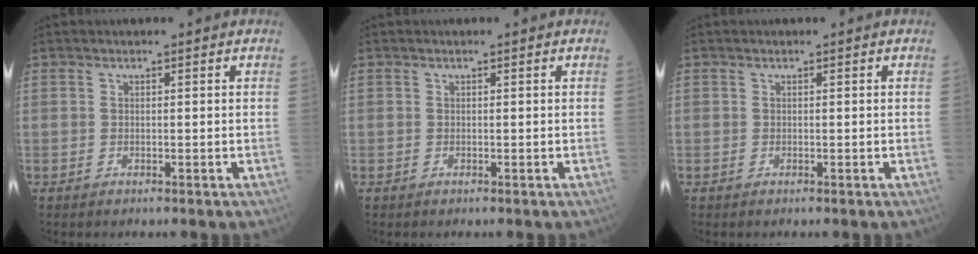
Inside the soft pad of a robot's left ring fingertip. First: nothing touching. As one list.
[{"total": 0.0}, {"total": 0.0}]